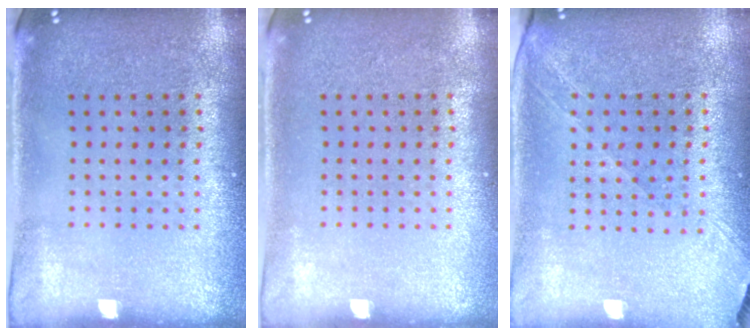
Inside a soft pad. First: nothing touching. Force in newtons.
{"total": 0.0}
{"total": 1.4, "press": 1.2, "slide": 0.8}